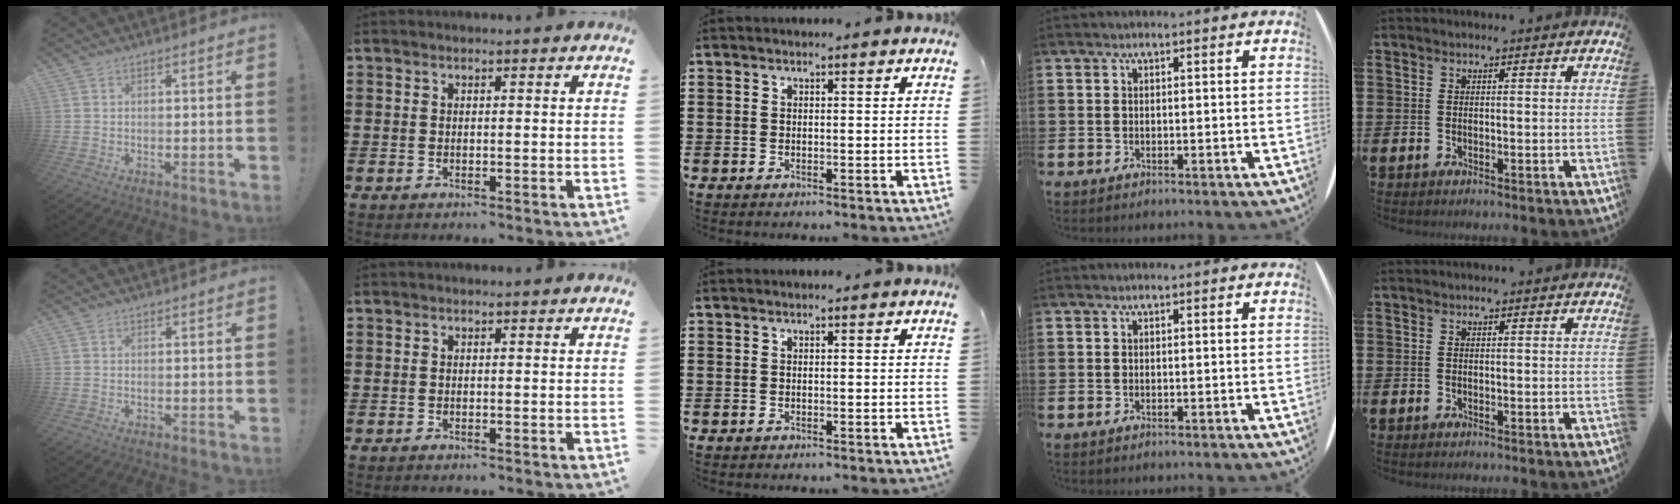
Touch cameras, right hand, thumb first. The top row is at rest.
{}